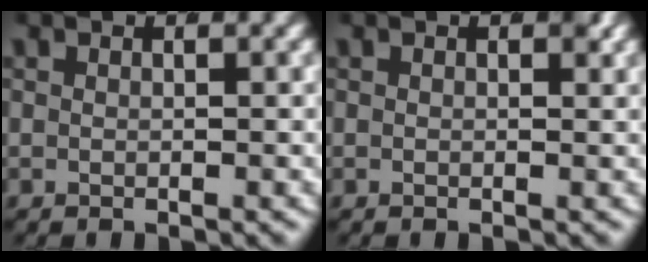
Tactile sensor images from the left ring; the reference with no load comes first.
{"total": 0.7, "force": [0.4, 0.2, 0.5], "torque": [-0.001, -0.001, 0.005]}